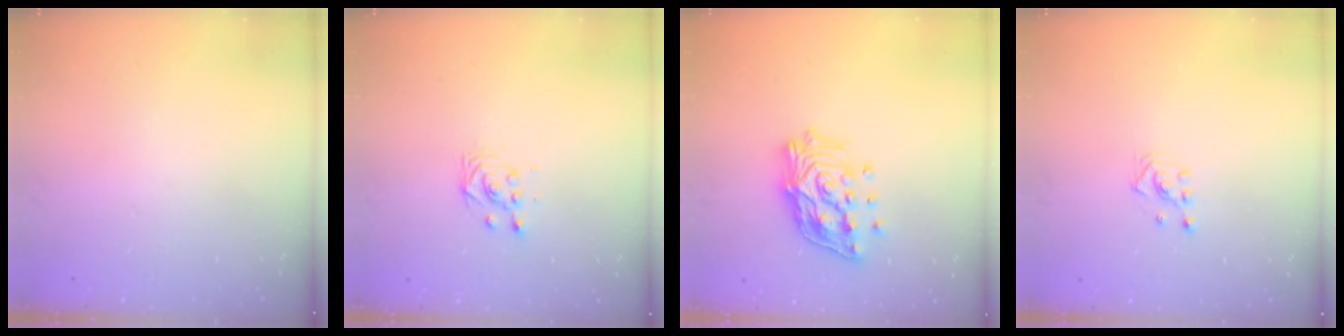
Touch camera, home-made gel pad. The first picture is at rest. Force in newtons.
{"total": 2.9, "press": 2.9, "slide": 0.1}
{"total": 16.8, "press": 16.6, "slide": 2.6}
{"total": 2.8, "press": 2.8, "slide": 0.3}